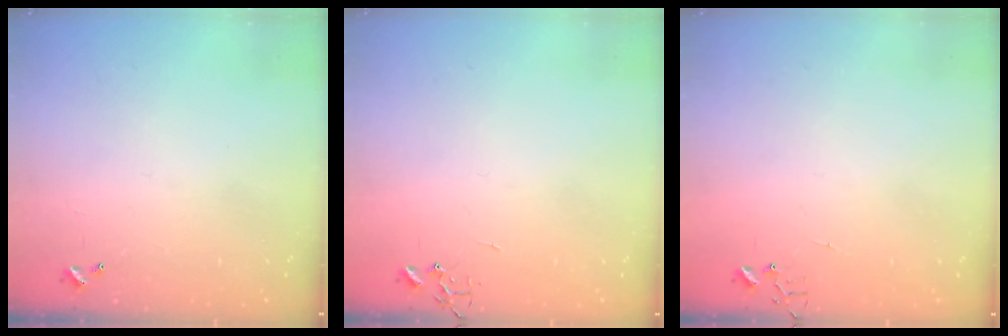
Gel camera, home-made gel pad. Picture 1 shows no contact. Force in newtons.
{"total": 0.0}
{"total": 5.0, "press": 5.0, "slide": 0.4}